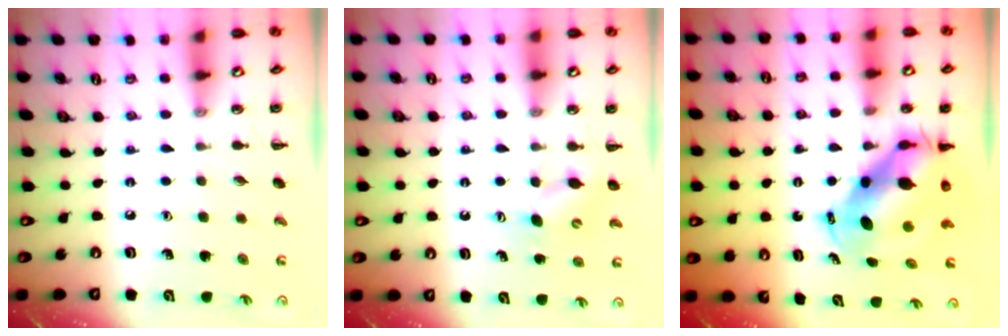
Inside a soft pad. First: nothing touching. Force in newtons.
{"total": 4.3, "press": 4.2, "slide": 0.8}
{"total": 8.3, "press": 8.0, "slide": 2.1}